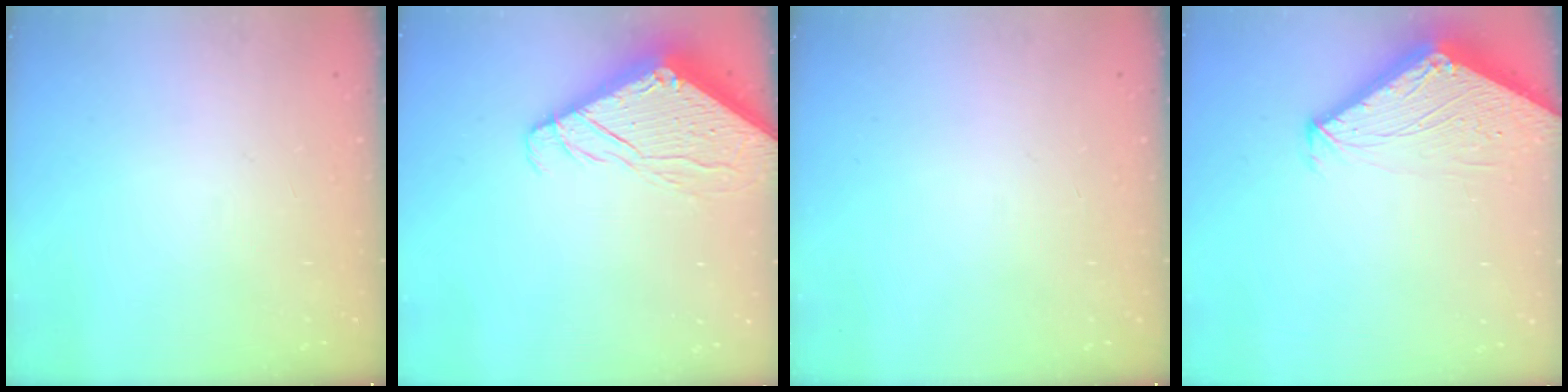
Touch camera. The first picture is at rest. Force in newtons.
{"total": 5.8, "press": 5.8, "slide": 0.7}
{"total": 0.0}
{"total": 3.8, "press": 3.8, "slide": 0.3}